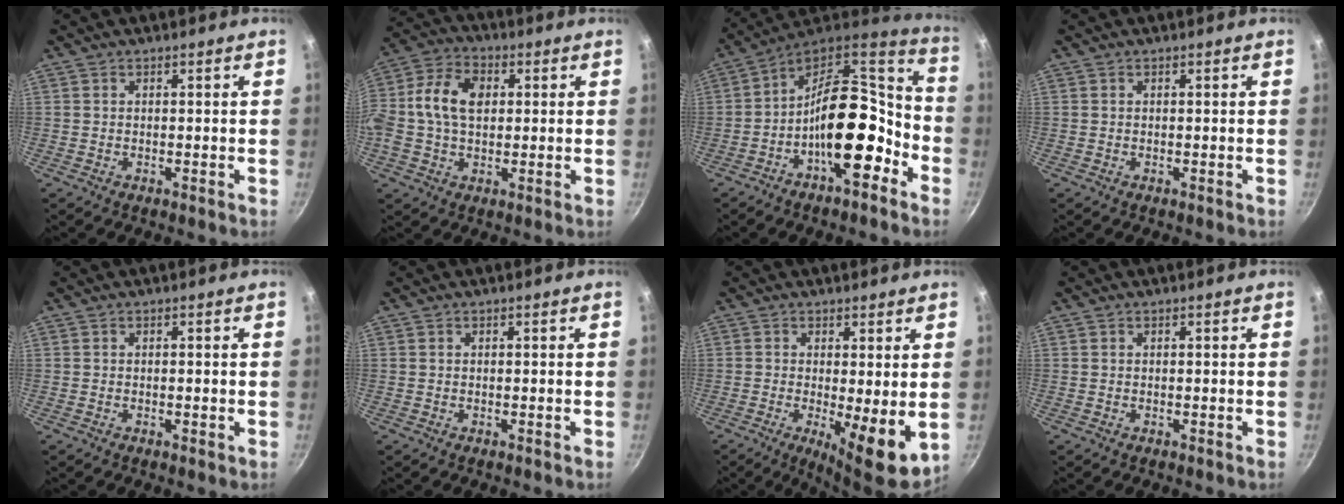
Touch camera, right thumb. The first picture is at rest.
{"total": 12.3, "force": [1.4, 8.2, 9.1], "torque": [-0.161, 0.021, 0.007]}
{"total": 20.4, "force": [-7.4, 10.3, 16.0], "torque": [-0.210, 0.073, -0.131]}
{"total": 0.0}
{"total": 0.7, "force": [-0.2, 0.3, 0.6], "torque": [-0.009, 0.001, -0.003]}
{"total": 0.0}
{"total": 8.6, "force": [-0.6, 2.4, 8.2], "torque": [-0.113, -0.018, -0.002]}
{"total": 0.0}